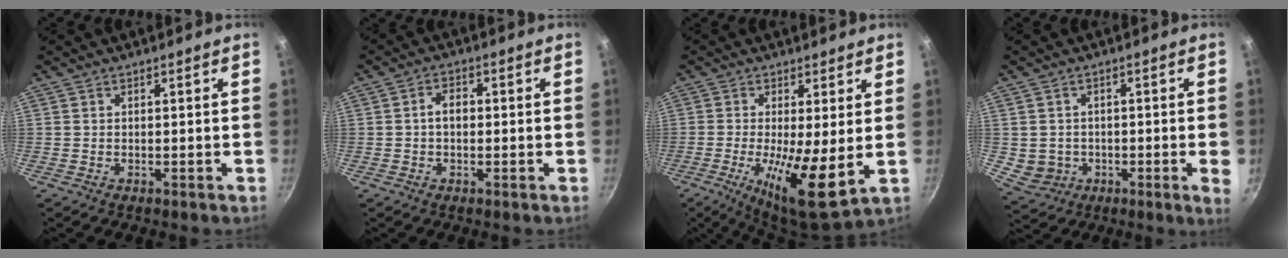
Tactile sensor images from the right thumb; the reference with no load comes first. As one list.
[{"total": 3.2, "force": [-0.1, 2.2, 2.3], "torque": [-0.030, 0.013, -0.006]}, {"total": 12.5, "force": [-1.3, 3.1, 12.0], "torque": [-0.201, -0.024, -0.018]}, {"total": 6.6, "force": [-0.9, 4.0, 5.2], "torque": [-0.068, -0.002, -0.003]}]